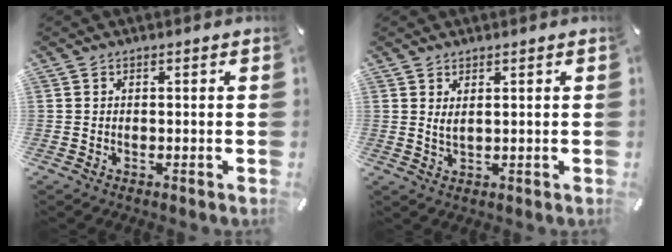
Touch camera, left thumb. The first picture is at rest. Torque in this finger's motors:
{"motor_torque": [-0.06, -0.43, 0.32, -0.03, 0.06]}